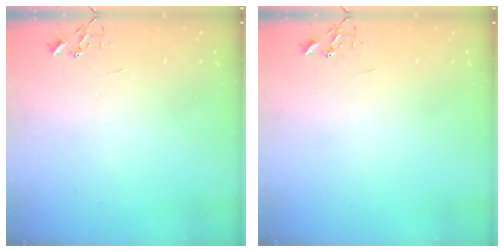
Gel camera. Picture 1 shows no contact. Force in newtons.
{"total": 0.0}